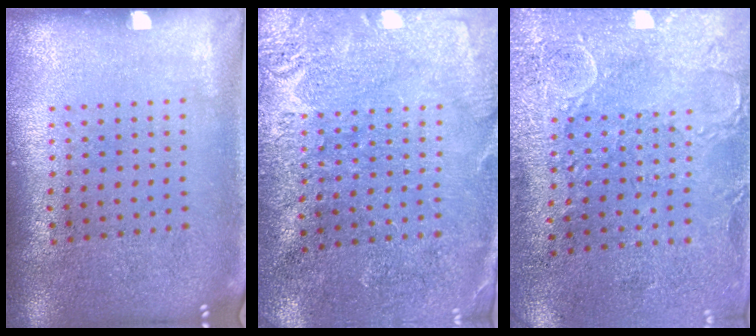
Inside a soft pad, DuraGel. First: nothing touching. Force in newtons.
{"total": 2.8, "press": 2.7, "slide": 0.5}
{"total": 2.9, "press": 2.5, "slide": 1.5}